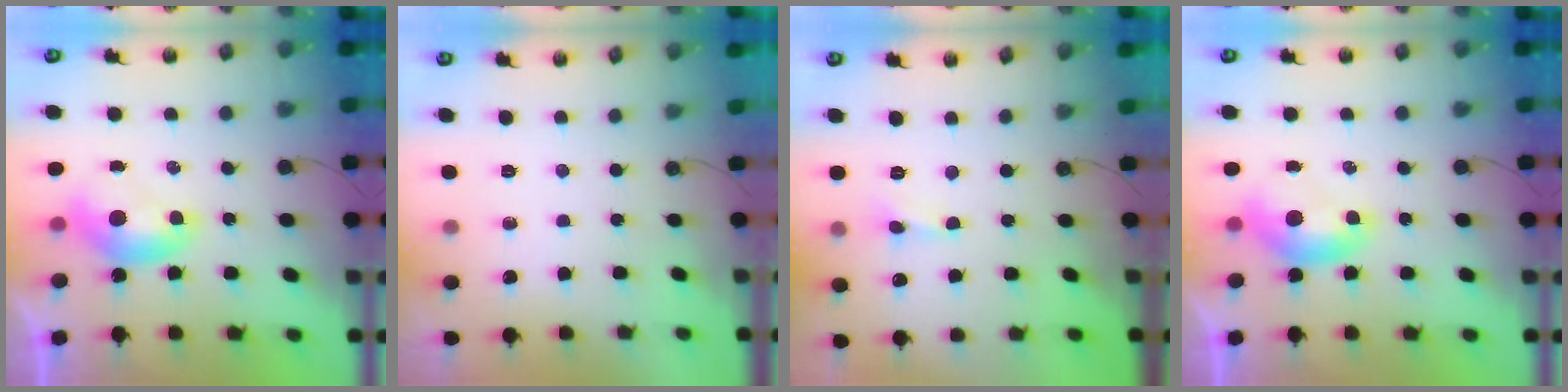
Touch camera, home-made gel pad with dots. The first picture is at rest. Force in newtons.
{"total": 0.0}
{"total": 0.0}
{"total": 0.0}